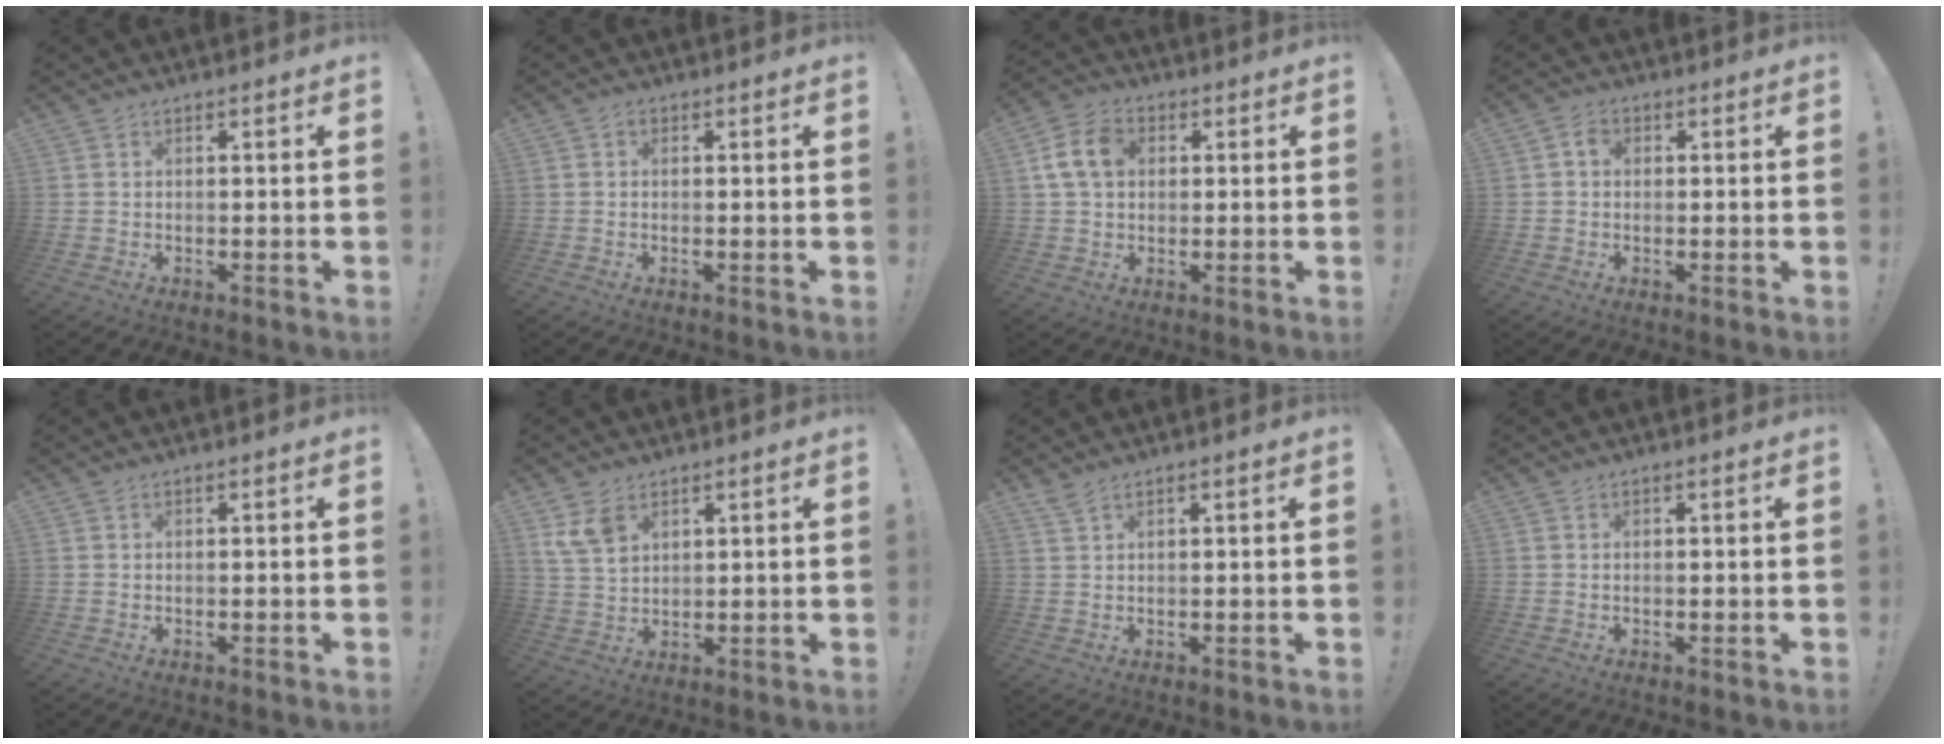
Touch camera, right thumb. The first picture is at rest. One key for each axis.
{"total": 0.8, "fx": -0.3, "fy": 0.6, "fz": 0.3, "tx": -0.011, "ty": 0.005, "tz": -0.005}
{"total": 10.1, "fx": 2.4, "fy": 7.5, "fz": 6.3, "tx": -0.107, "ty": 0.012, "tz": 0.048}
{"total": 2.7, "fx": 0.2, "fy": 2.2, "fz": 1.6, "tx": -0.022, "ty": 0.005, "tz": 0.002}
{"total": 0.0}
{"total": 7.0, "fx": 4.0, "fy": 4.5, "fz": 3.7, "tx": -0.076, "ty": -0.010, "tz": 0.078}
{"total": 1.9, "fx": 1.5, "fy": 0.5, "fz": 1.0, "tx": -0.027, "ty": -0.001, "tz": 0.029}
{"total": 0.0}